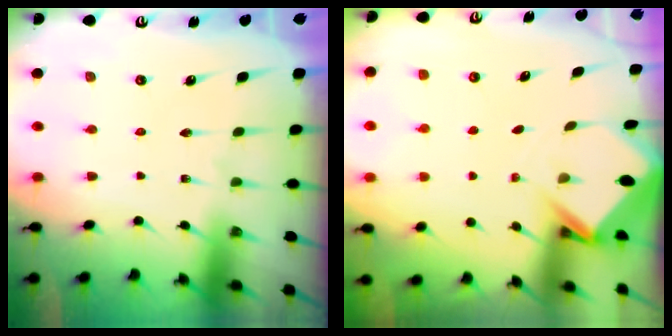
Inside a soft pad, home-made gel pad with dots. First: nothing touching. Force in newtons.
{"total": 2.9, "press": 2.9, "slide": 0.2}